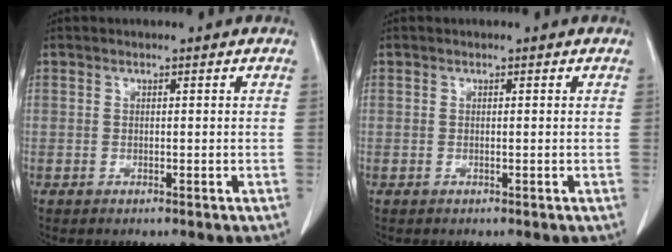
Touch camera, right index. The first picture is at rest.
{"total": 0.0}